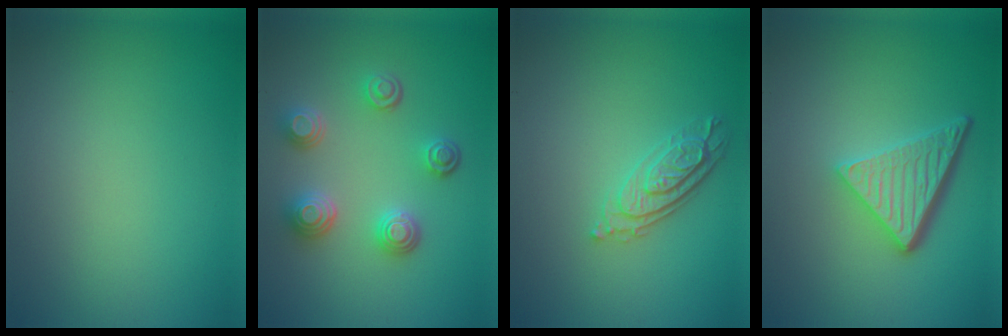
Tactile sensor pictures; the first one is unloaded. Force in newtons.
{"total": 3.7, "press": 3.2, "slide": 1.8}
{"total": 3.0, "press": 2.6, "slide": 1.5}
{"total": 4.8, "press": 3.4, "slide": 3.4}